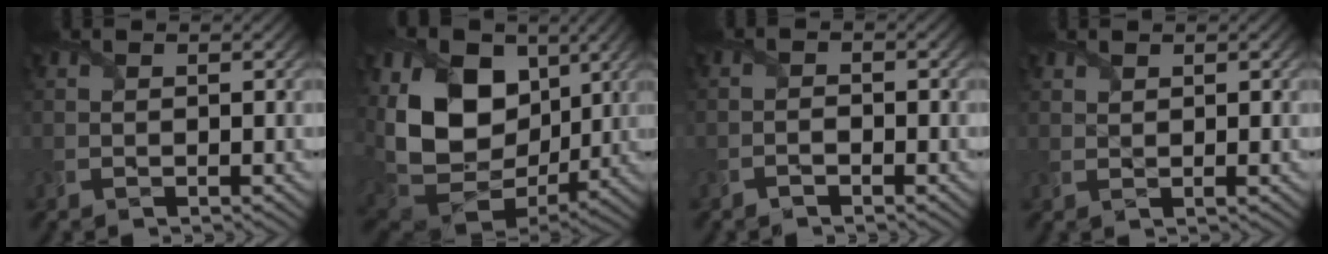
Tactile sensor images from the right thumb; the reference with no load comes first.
{"total": 17.9, "force": [3.8, 12.8, 11.8], "torque": [-0.266, 0.000, 0.080]}
{"total": 1.1, "force": [-0.9, 0.3, 0.6], "torque": [-0.013, 0.002, -0.020]}
{"total": 1.1, "force": [1.0, 0.1, 0.2], "torque": [-0.008, -0.001, 0.024]}